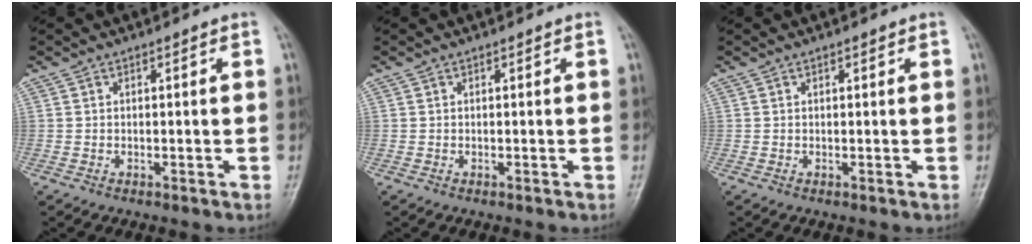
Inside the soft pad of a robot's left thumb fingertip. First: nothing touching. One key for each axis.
{"total": 0.0}
{"total": 0.7, "fx": 0.4, "fy": 0.2, "fz": 0.5, "tx": -0.008, "ty": -0.001, "tz": 0.005}